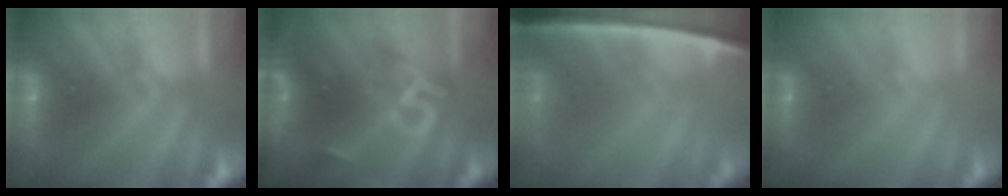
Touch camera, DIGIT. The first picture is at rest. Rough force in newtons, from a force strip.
{"total": 2.4}
{"total": 7.6}
{"total": 2.3}